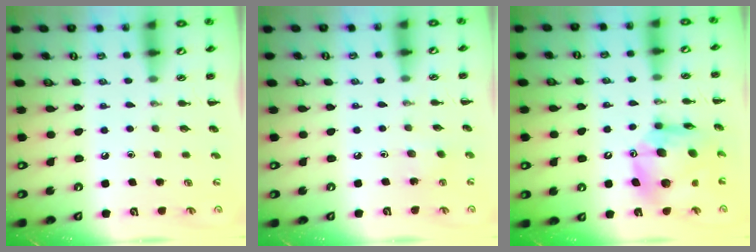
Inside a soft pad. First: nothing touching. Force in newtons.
{"total": 2.1, "press": 2.0, "slide": 0.6}
{"total": 13.1, "press": 12.5, "slide": 3.9}